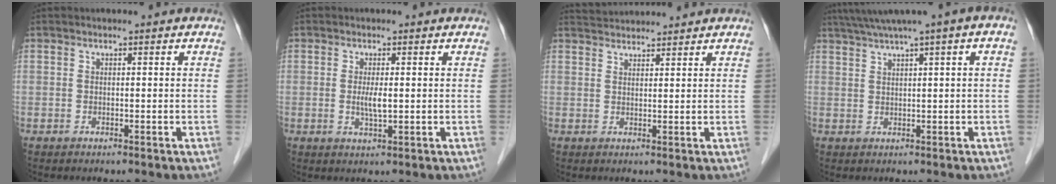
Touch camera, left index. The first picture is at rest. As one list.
[{"total": 2.5, "force": [0.1, 0.4, 2.4], "torque": [-0.052, -0.004, 0.003]}, {"total": 5.0, "force": [5.0, 0.2, 0.6], "torque": [-0.016, 0.036, 0.081]}, {"total": 6.8, "force": [4.0, -0.4, 5.5], "torque": [-0.092, 0.033, 0.066]}]